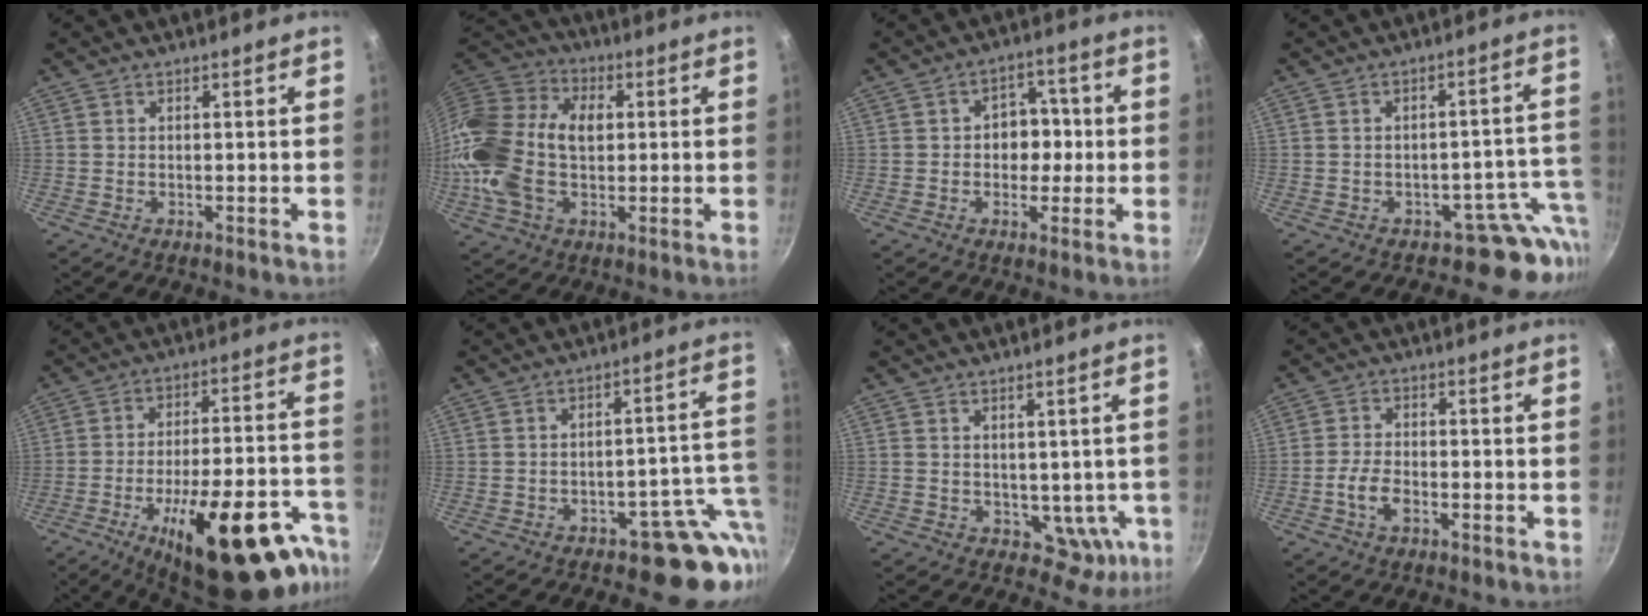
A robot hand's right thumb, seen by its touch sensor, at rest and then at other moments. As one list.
[{"total": 21.5, "force": [0.3, 14.3, 16.0], "torque": [-0.305, 0.031, -0.006]}, {"total": 6.9, "force": [-0.2, 5.6, 4.1], "torque": [0.001, 0.015, -0.007]}, {"total": 8.1, "force": [-4.3, 6.1, 3.1], "torque": [0.051, 0.054, -0.052]}, {"total": 27.8, "force": [-15.3, 9.9, 21.0], "torque": [-0.235, 0.069, -0.218]}, {"total": 10.9, "force": [-4.2, 6.7, 7.5], "torque": [-0.014, 0.036, -0.053]}, {"total": 6.8, "force": [-0.1, 5.3, 4.2], "torque": [-0.030, 0.006, 0.014]}, {"total": 4.7, "force": [-1.9, 2.4, 3.5], "torque": [-0.072, 0.015, -0.040]}]